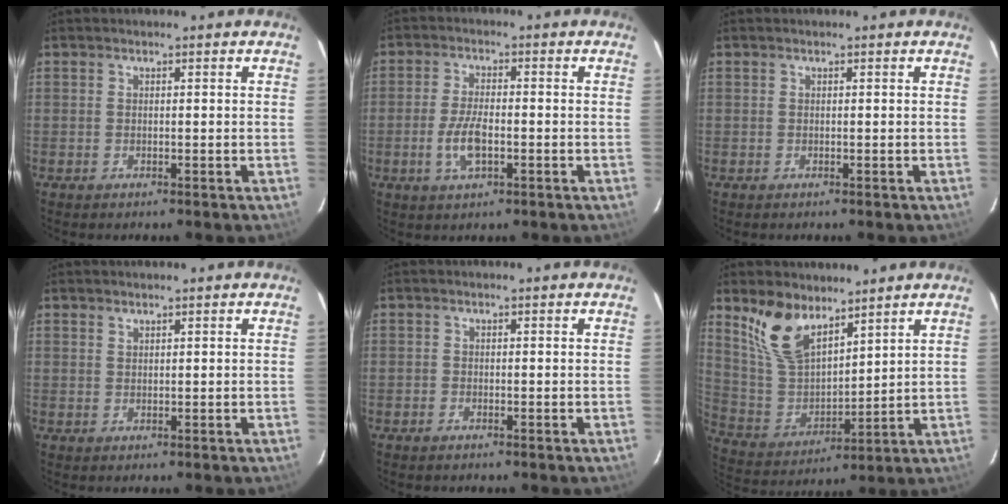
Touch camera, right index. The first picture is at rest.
{"total": 6.0, "force": [-1.8, 2.4, 5.2], "torque": [-0.110, -0.002, -0.033]}
{"total": 0.0}
{"total": 0.7, "force": [0.7, 0.2, 0.1], "torque": [-0.002, 0.001, 0.014]}
{"total": 0.6, "force": [-0.5, 0.3, 0.0], "torque": [-0.003, 0.000, -0.012]}
{"total": 12.8, "force": [8.8, 6.0, 7.0], "torque": [-0.144, 0.008, 0.190]}